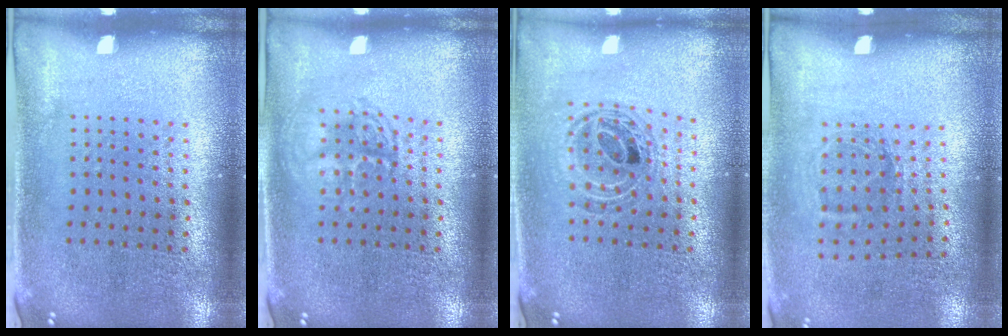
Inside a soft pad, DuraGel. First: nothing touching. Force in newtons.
{"total": 2.4, "press": 2.3, "slide": 0.3}
{"total": 0.9, "press": 0.8, "slide": 0.2}
{"total": 1.2, "press": 0.8, "slide": 0.8}